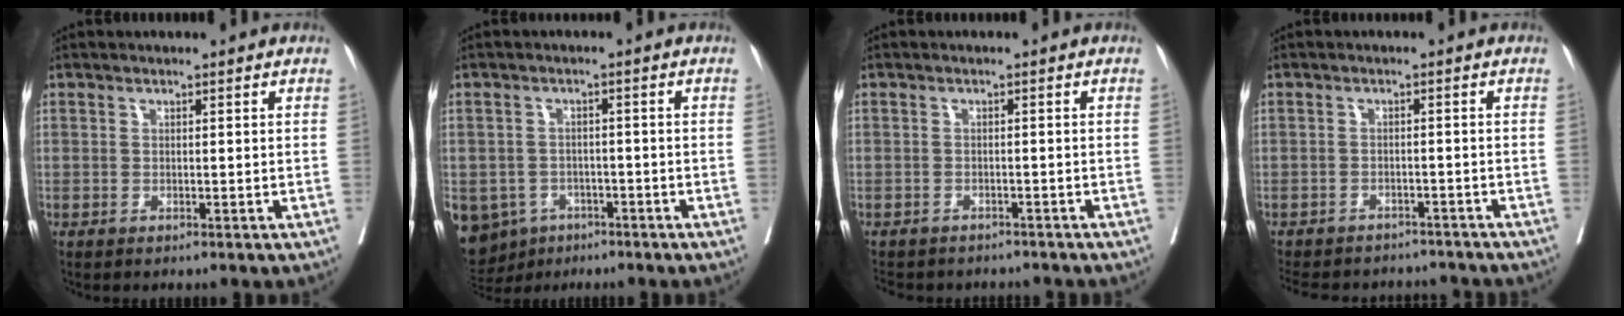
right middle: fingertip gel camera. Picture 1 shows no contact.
{"total": 10.5, "force": [-5.6, 8.4, 2.6], "torque": [-0.079, 0.000, -0.075]}
{"total": 9.1, "force": [-8.0, 3.6, 2.5], "torque": [-0.049, -0.002, -0.098]}
{"total": 12.5, "force": [-10.9, 5.4, 2.6], "torque": [-0.057, 0.007, -0.130]}